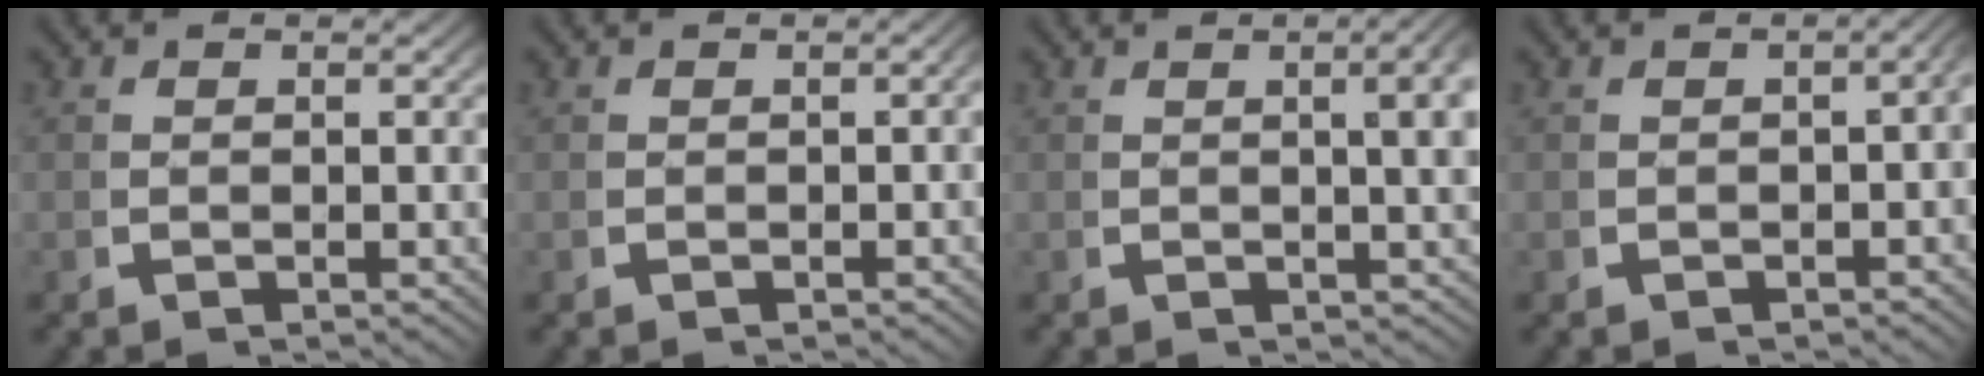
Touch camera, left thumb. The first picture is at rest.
{"total": 0.7, "force": [-0.5, 0.3, 0.5], "torque": [-0.004, 0.002, -0.006]}
{"total": 6.4, "force": [1.5, 2.7, 5.6], "torque": [-0.047, 0.016, 0.013]}
{"total": 2.9, "force": [-0.7, 1.4, 2.4], "torque": [-0.025, 0.009, -0.012]}